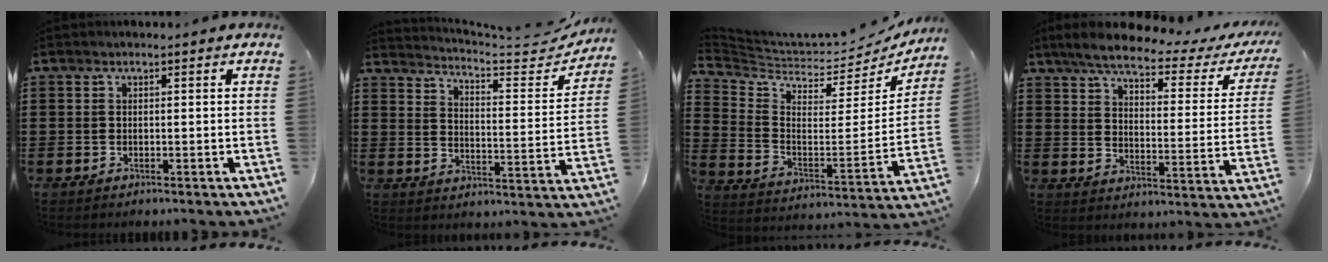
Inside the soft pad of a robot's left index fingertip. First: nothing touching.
{"total": 3.6, "force": [3.3, 0.3, 1.4], "torque": [-0.041, -0.031, 0.046]}
{"total": 4.1, "force": [3.9, 1.1, 0.8], "torque": [-0.046, -0.047, 0.061]}
{"total": 5.9, "force": [4.6, 0.9, 3.6], "torque": [-0.092, -0.022, 0.075]}